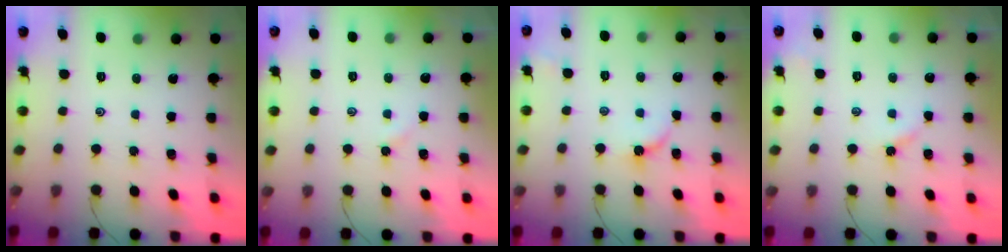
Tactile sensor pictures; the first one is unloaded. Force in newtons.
{"total": 2.2, "press": 2.2, "slide": 0.3}
{"total": 3.7, "press": 3.7, "slide": 0.4}
{"total": 2.4, "press": 2.4, "slide": 0.3}